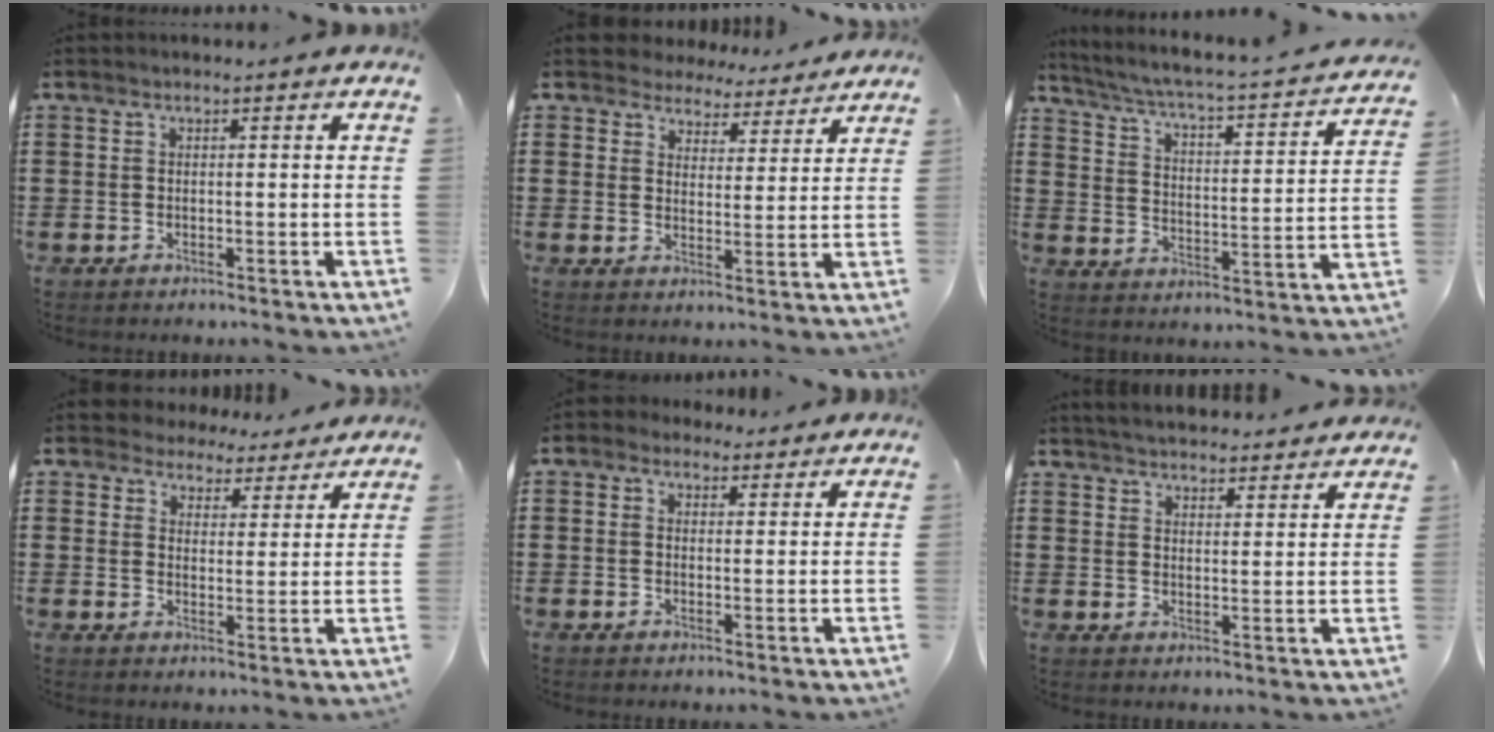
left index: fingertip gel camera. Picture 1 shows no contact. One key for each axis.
{"total": 4.7, "fx": 4.5, "fy": 1.2, "fz": -0.3, "tx": -0.019, "ty": -0.022, "tz": 0.081}
{"total": 2.7, "fx": 2.2, "fy": -0.1, "fz": 1.6, "tx": -0.048, "ty": -0.033, "tz": 0.024}
{"total": 4.4, "fx": 4.0, "fy": 1.7, "fz": 0.0, "tx": -0.021, "ty": -0.013, "tz": 0.073}
{"total": 2.0, "fx": 1.2, "fy": 1.6, "fz": 0.2, "tx": -0.011, "ty": 0.009, "tz": 0.022}
{"total": 3.9, "fx": 3.9, "fy": -0.1, "fz": 0.2, "tx": -0.016, "ty": -0.017, "tz": 0.071}